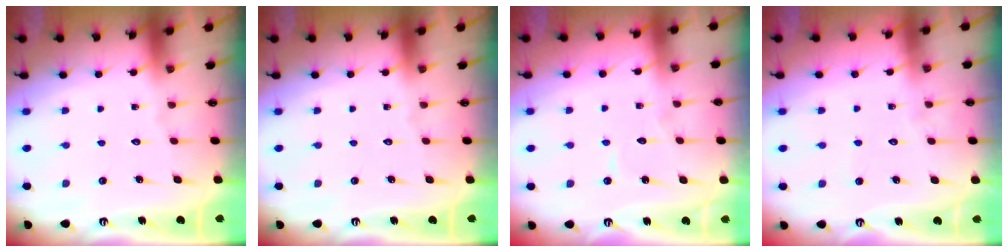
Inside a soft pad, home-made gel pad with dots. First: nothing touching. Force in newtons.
{"total": 0.0}
{"total": 3.2, "press": 3.2, "slide": 0.1}
{"total": 3.0, "press": 3.0, "slide": 0.3}